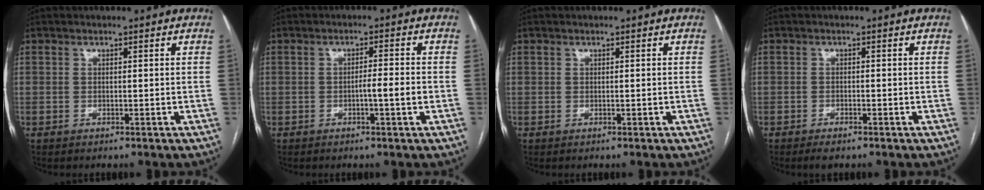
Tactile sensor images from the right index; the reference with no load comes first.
{"total": 3.2, "force": [-0.9, 0.0, 3.1], "torque": [-0.047, 0.001, -0.016]}
{"total": 0.0}
{"total": 2.0, "force": [-1.5, 0.6, 1.2], "torque": [-0.024, -0.003, -0.021]}